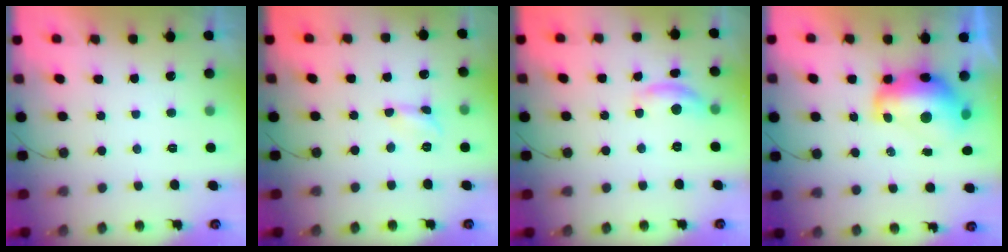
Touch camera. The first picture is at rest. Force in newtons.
{"total": 2.5, "press": 2.5, "slide": 0.3}
{"total": 9.2, "press": 9.2, "slide": 0.4}
{"total": 12.2, "press": 12.1, "slide": 1.6}